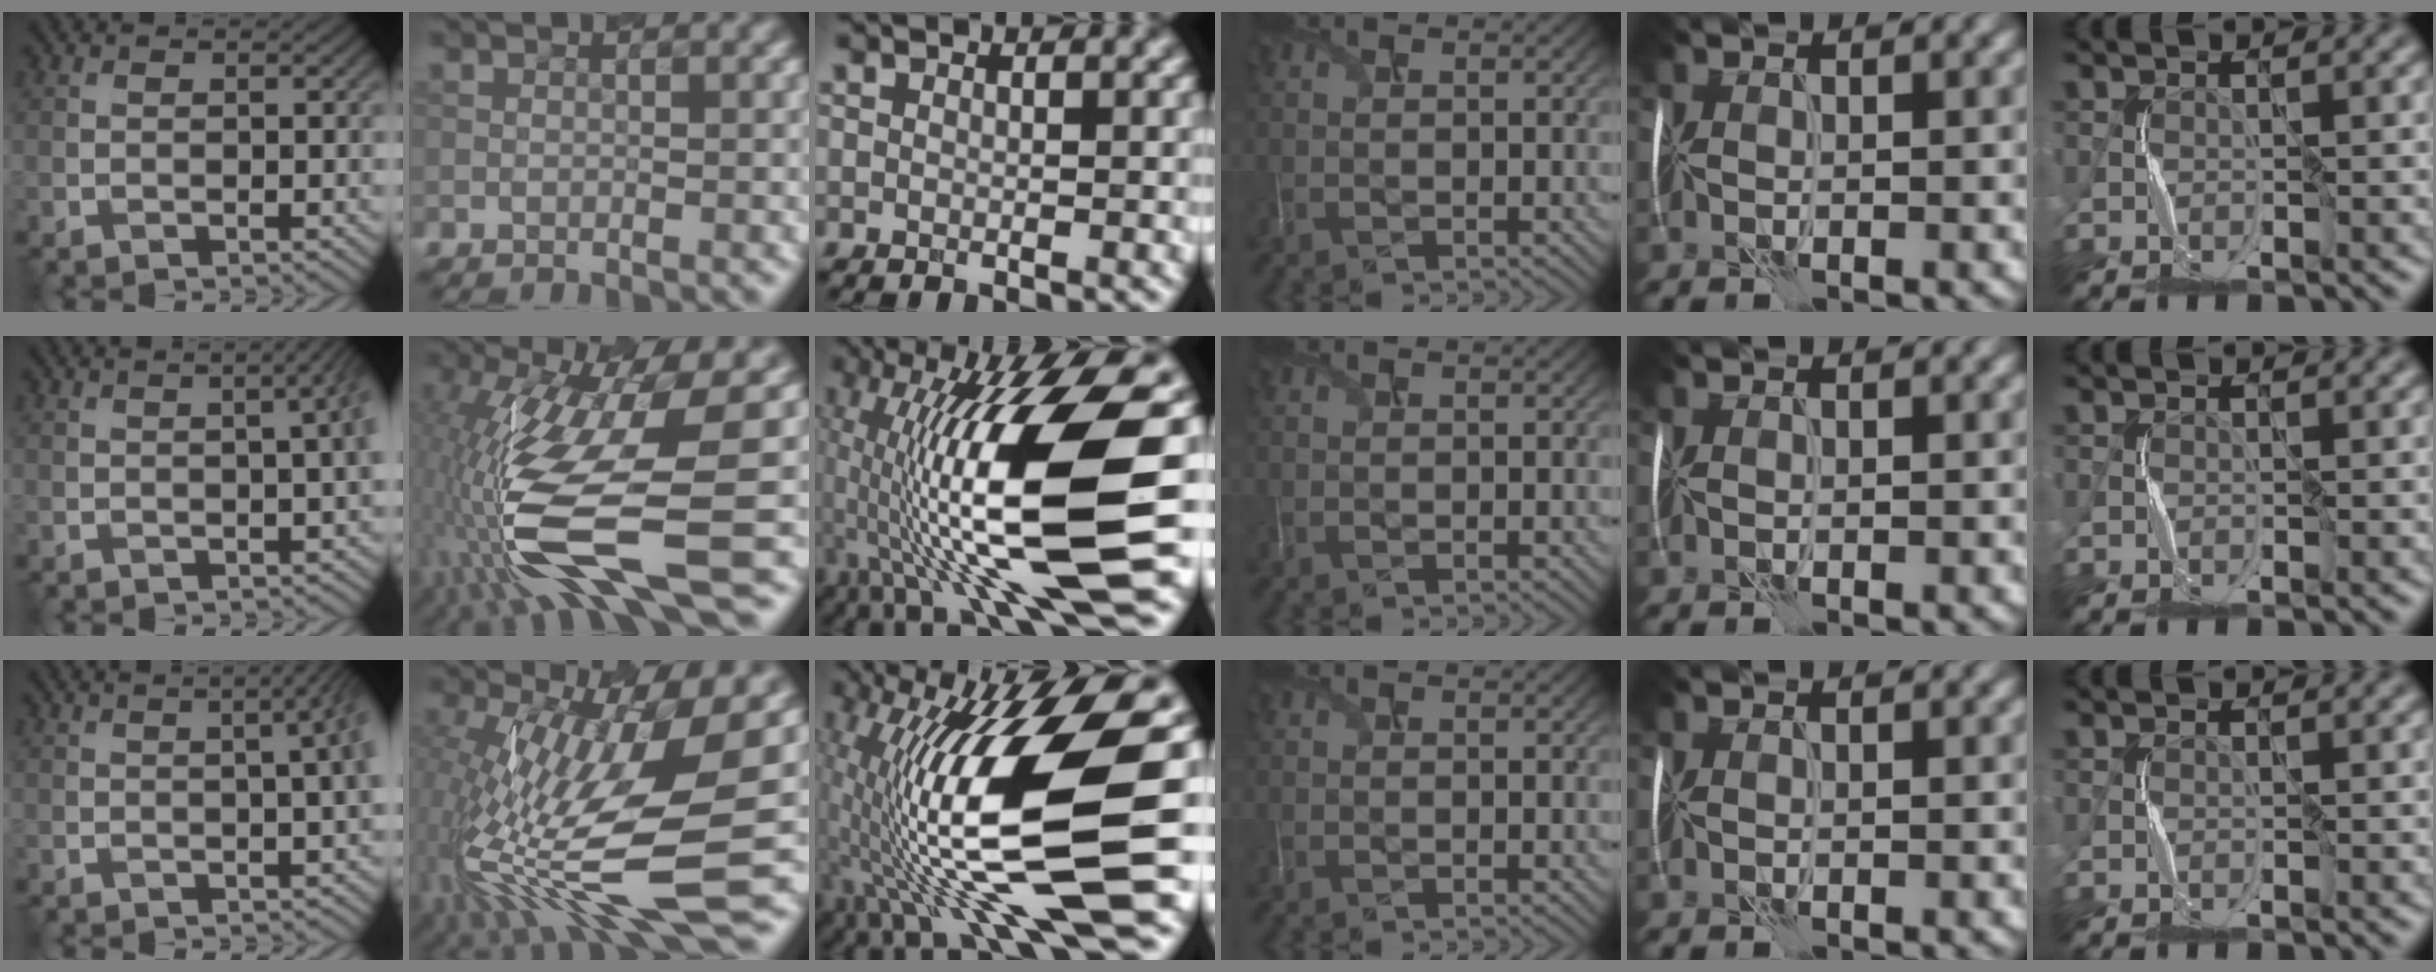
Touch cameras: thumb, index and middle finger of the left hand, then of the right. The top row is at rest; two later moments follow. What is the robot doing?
{"motion": "shake", "object": "plastic piggy bank"}